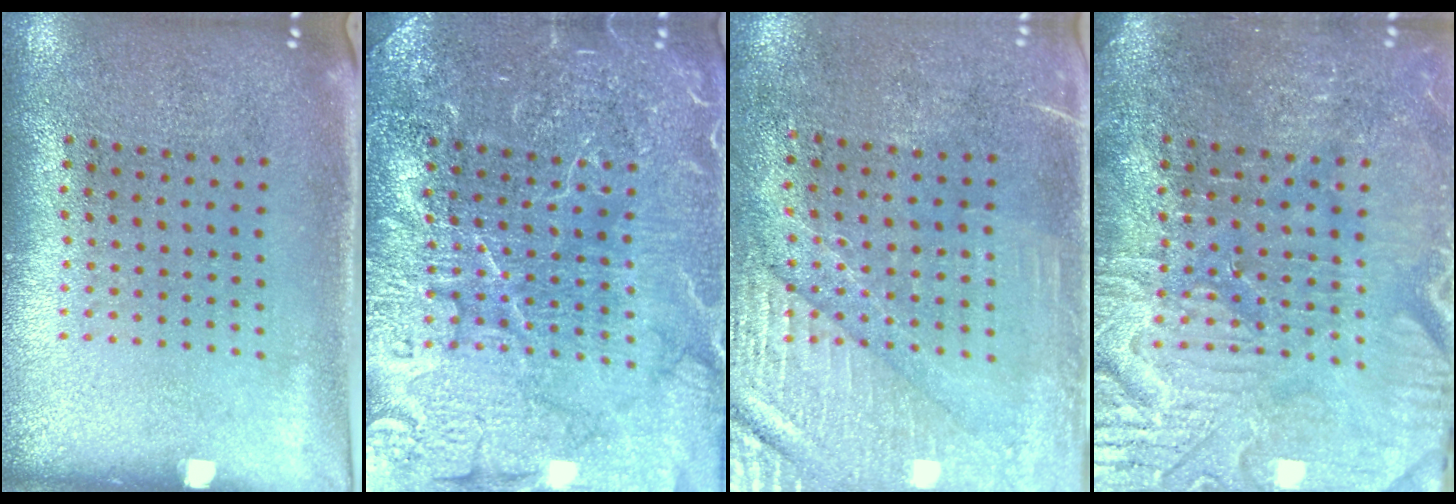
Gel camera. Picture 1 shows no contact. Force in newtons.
{"total": 7.2, "press": 7.1, "slide": 1.1}
{"total": 3.4, "press": 3.1, "slide": 1.4}
{"total": 3.9, "press": 3.8, "slide": 1.1}